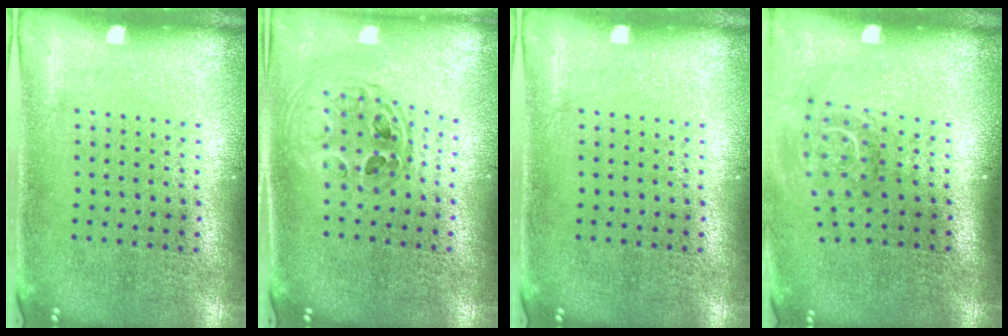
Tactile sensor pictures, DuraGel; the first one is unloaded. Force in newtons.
{"total": 1.0, "press": 1.0, "slide": 0.2}
{"total": 0.0}
{"total": 1.7, "press": 1.2, "slide": 1.2}